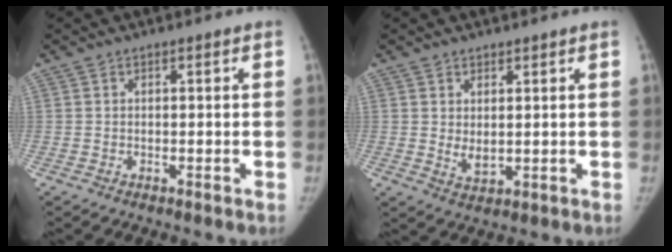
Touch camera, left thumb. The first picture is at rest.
{"total": 2.8, "force": [1.0, 1.6, 2.0], "torque": [-0.028, -0.019, 0.024]}